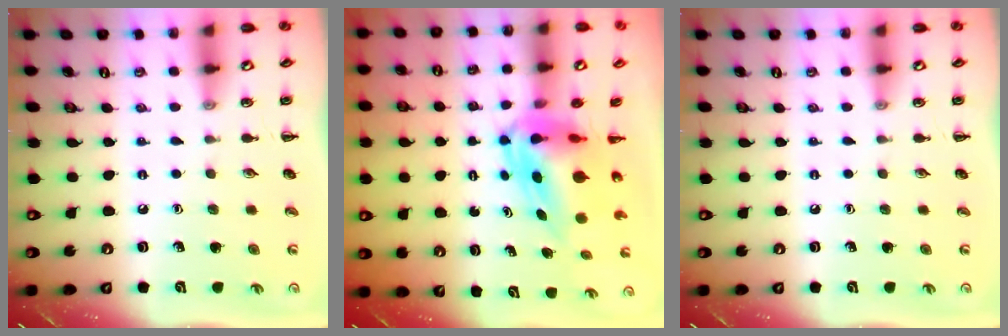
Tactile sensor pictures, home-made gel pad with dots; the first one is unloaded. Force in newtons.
{"total": 7.6, "press": 7.3, "slide": 2.1}
{"total": 0.0}